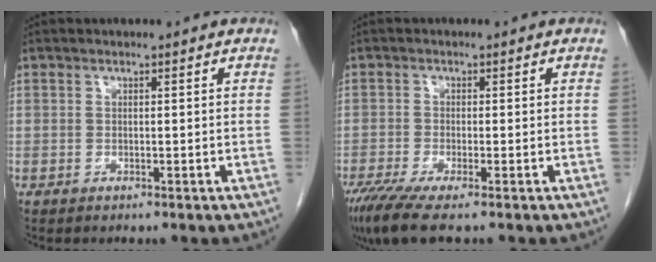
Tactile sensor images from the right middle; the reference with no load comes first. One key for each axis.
{"total": 6.1, "fx": -4.3, "fy": 0.3, "fz": 4.3, "tx": -0.079, "ty": -0.019, "tz": -0.077}